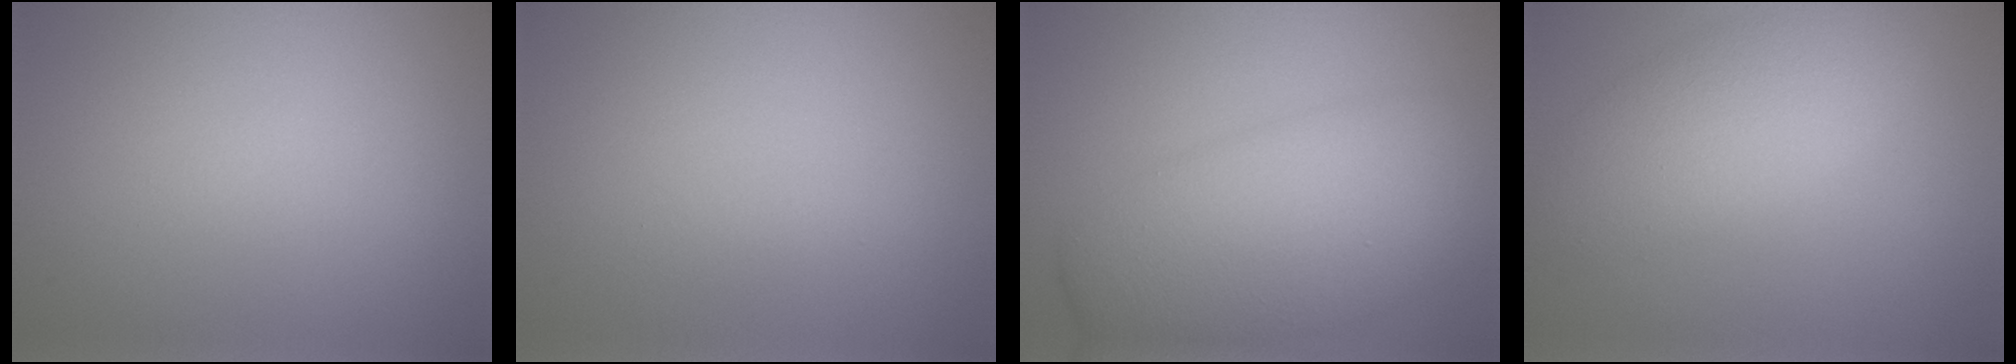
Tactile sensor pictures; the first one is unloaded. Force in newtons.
{"total": 0.6, "press": 0.6, "slide": 0.0}
{"total": 8.2, "press": 8.2, "slide": 0.1}
{"total": 5.0, "press": 5.0, "slide": 0.3}